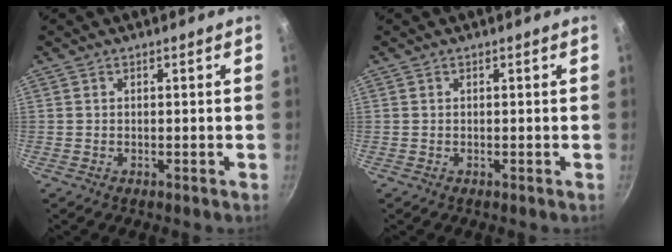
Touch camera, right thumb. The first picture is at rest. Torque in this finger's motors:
{"motor_torque": [0.00, 0.00, 0.00, 0.00, 0.00]}